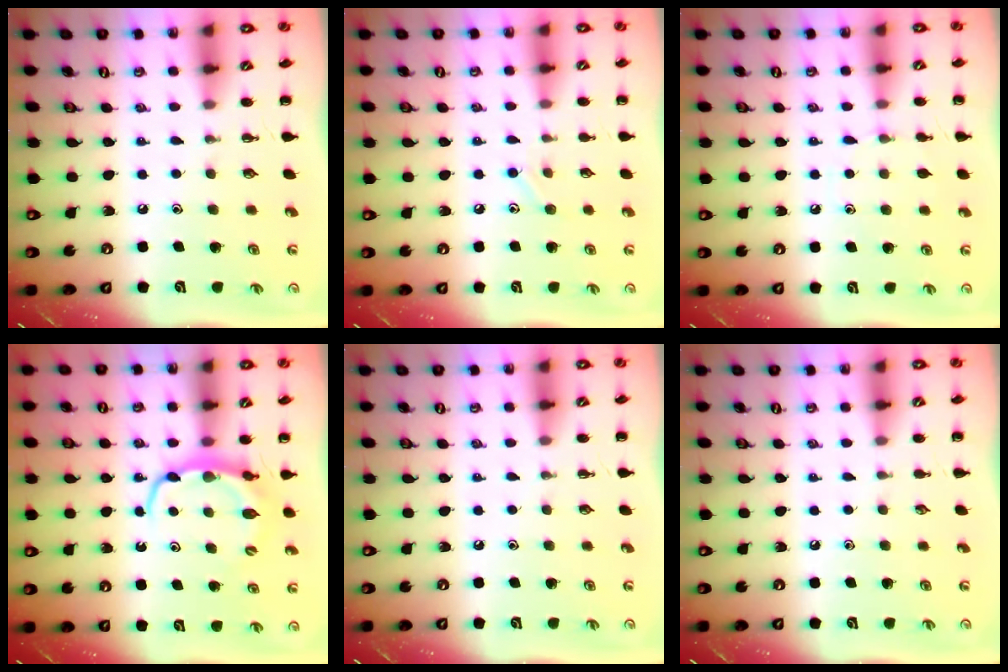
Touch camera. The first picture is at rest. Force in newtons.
{"total": 7.0, "press": 6.7, "slide": 2.0}
{"total": 5.2, "press": 4.9, "slide": 1.7}
{"total": 6.1, "press": 6.1, "slide": 0.5}
{"total": 0.0}
{"total": 0.0}